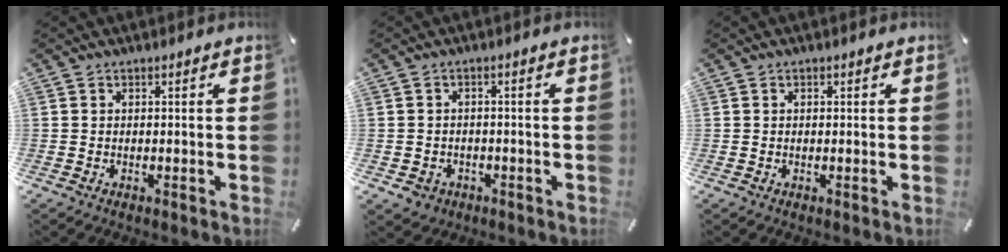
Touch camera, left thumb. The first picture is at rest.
{"total": 3.2, "force": [-1.5, 2.7, 1.0], "torque": [-0.023, 0.004, -0.030]}
{"total": 0.5, "force": [0.1, 0.4, 0.3], "torque": [-0.006, 0.002, 0.002]}